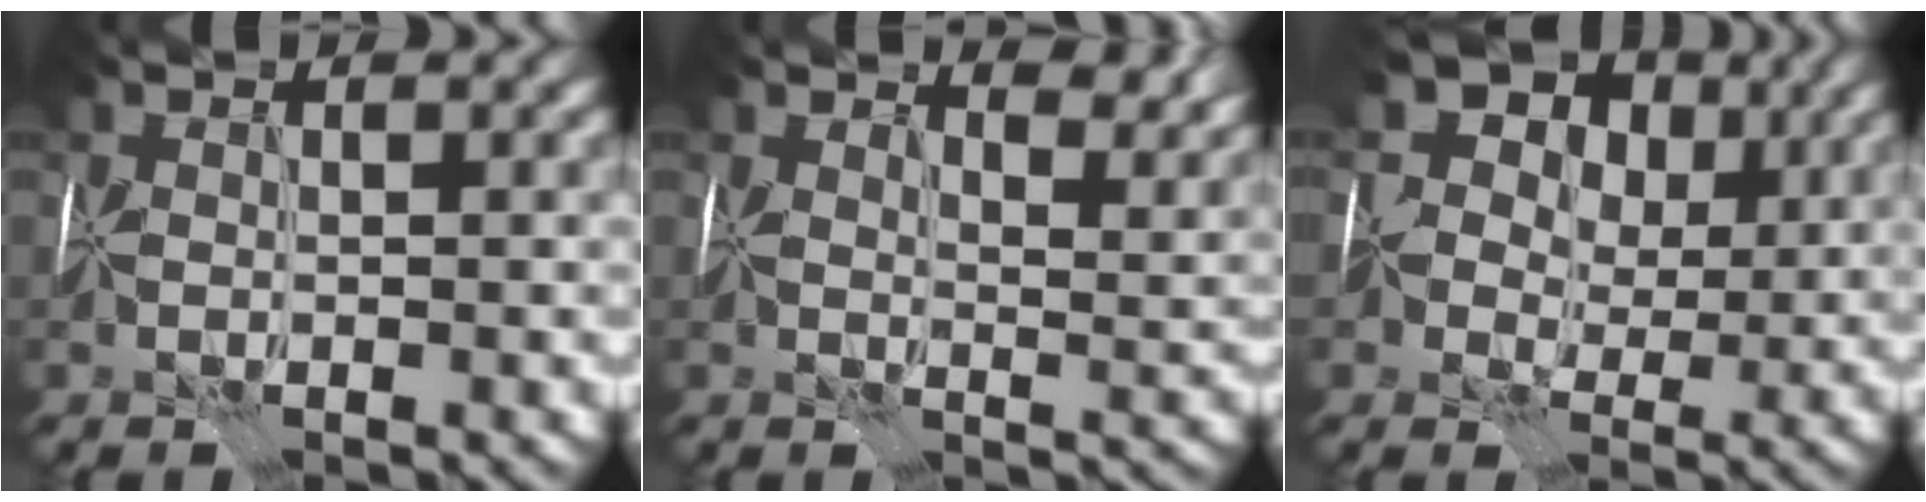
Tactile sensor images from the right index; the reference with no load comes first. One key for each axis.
{"total": 6.3, "fx": 5.0, "fy": 1.9, "fz": 3.3, "tx": -0.055, "ty": 0.000, "tz": 0.070}
{"total": 11.6, "fx": 4.9, "fy": 8.7, "fz": 5.9, "tx": -0.085, "ty": 0.026, "tz": 0.058}